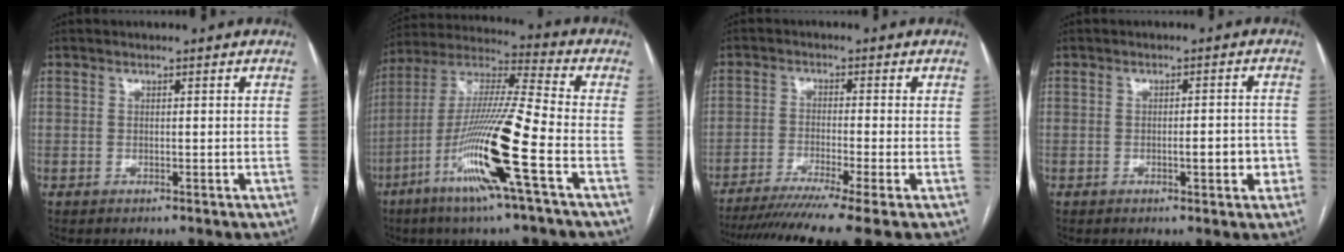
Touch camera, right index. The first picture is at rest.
{"total": 17.8, "force": [-7.1, -0.6, 16.3], "torque": [-0.331, -0.020, -0.140]}
{"total": 12.1, "force": [-9.4, -1.9, 7.3], "torque": [-0.105, -0.034, -0.146]}
{"total": 6.7, "force": [-2.0, 1.4, 6.2], "torque": [-0.082, 0.012, -0.023]}